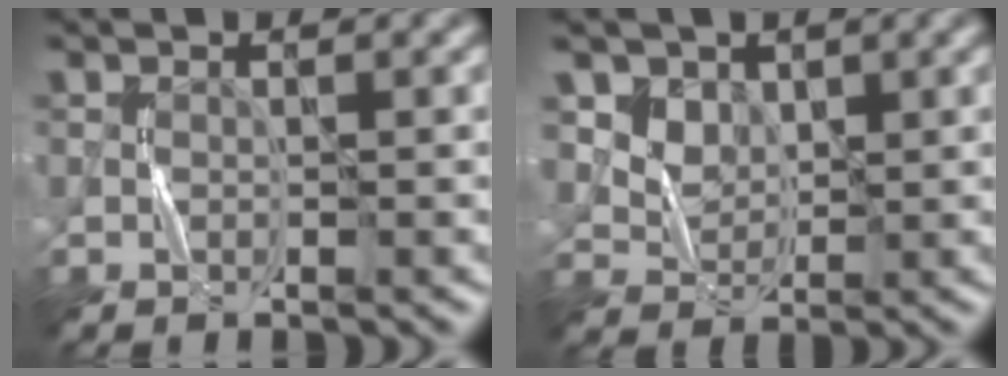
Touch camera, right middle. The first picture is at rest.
{"total": 3.8, "force": [2.0, 2.8, 1.6], "torque": [-0.051, -0.017, 0.063]}